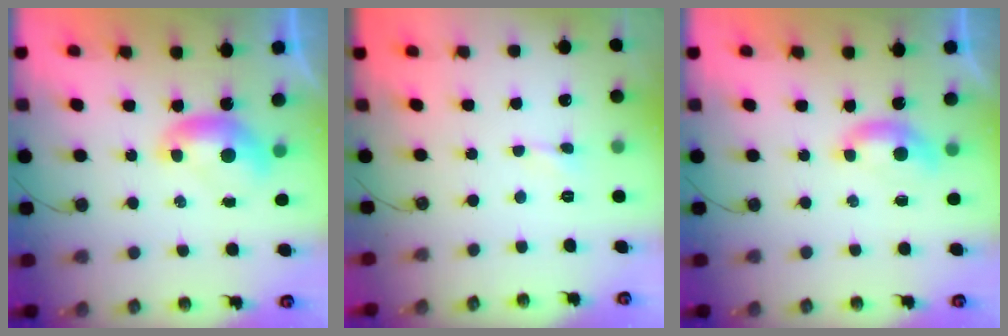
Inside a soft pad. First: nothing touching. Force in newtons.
{"total": 0.0}
{"total": 1.6, "press": 1.4, "slide": 0.6}